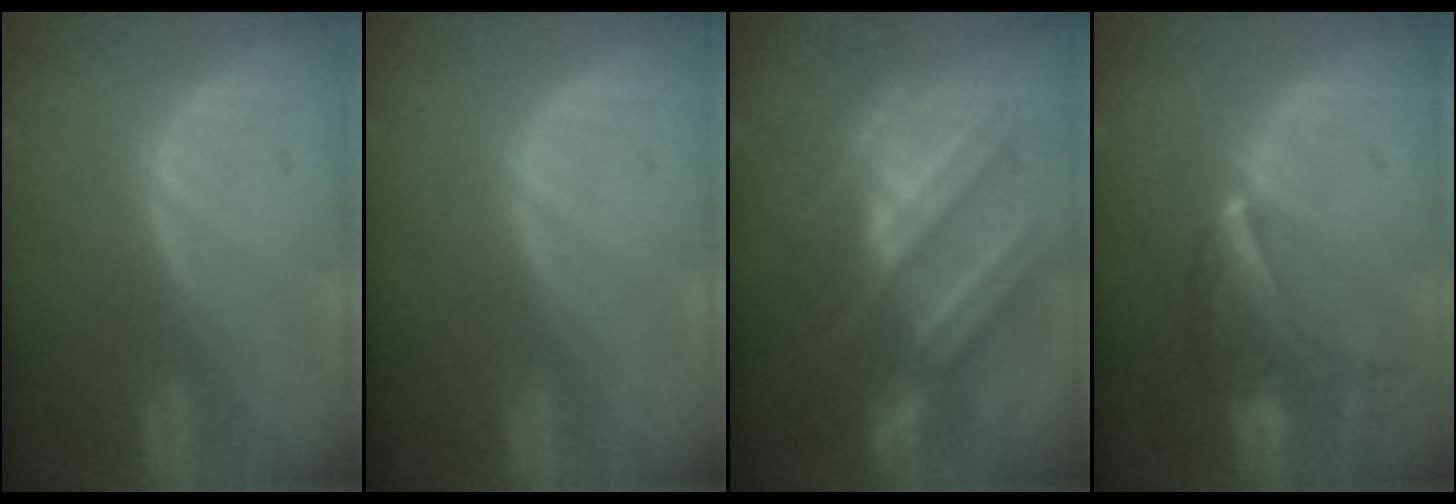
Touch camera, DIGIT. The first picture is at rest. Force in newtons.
{"total": 0.0}
{"total": 9.9, "press": 9.5, "slide": 2.8}
{"total": 9.1, "press": 8.1, "slide": 4.2}